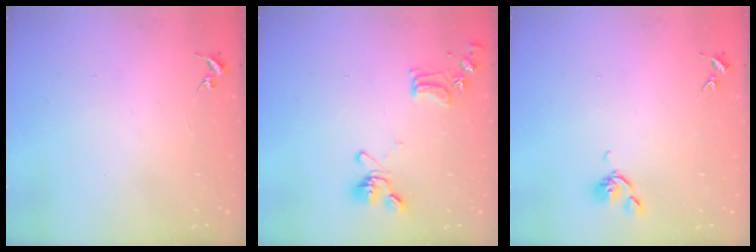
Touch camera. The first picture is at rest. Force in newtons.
{"total": 13.1, "press": 13.0, "slide": 1.9}
{"total": 6.2, "press": 6.1, "slide": 1.4}